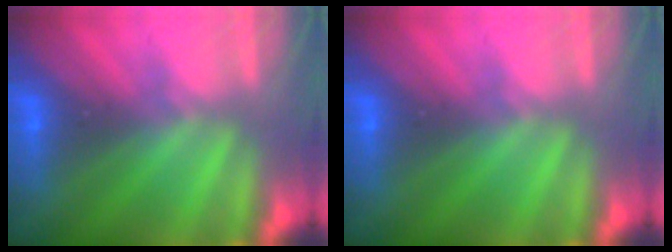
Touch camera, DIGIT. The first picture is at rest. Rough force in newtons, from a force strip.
{"total": 0.0}